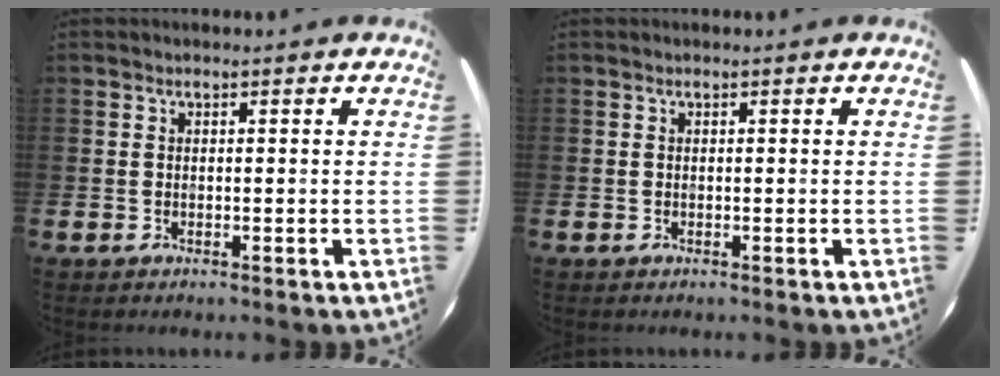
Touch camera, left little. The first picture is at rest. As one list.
[{"total": 0.0}]